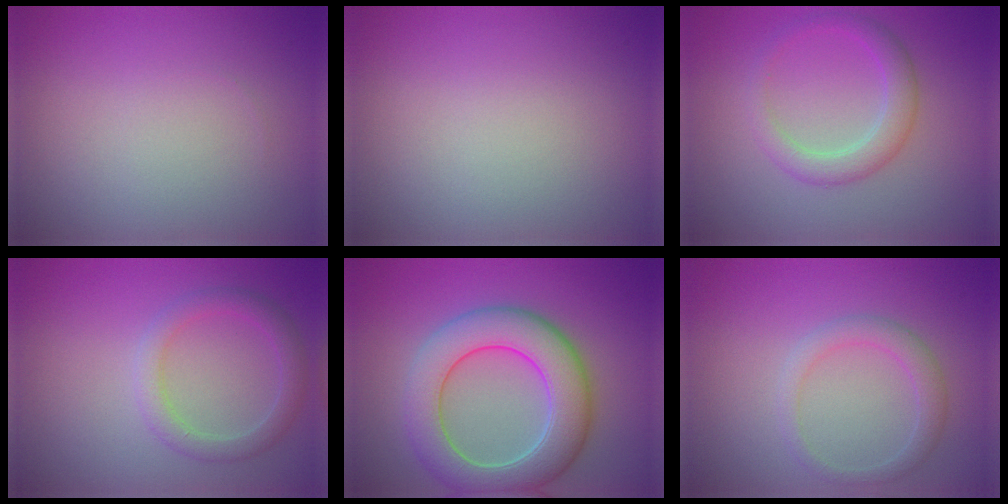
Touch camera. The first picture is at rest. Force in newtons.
{"total": 0.0}
{"total": 2.8, "press": 2.8, "slide": 0.1}
{"total": 2.5, "press": 2.5, "slide": 0.1}
{"total": 7.9, "press": 7.9, "slide": 0.5}
{"total": 2.2, "press": 2.1, "slide": 0.1}